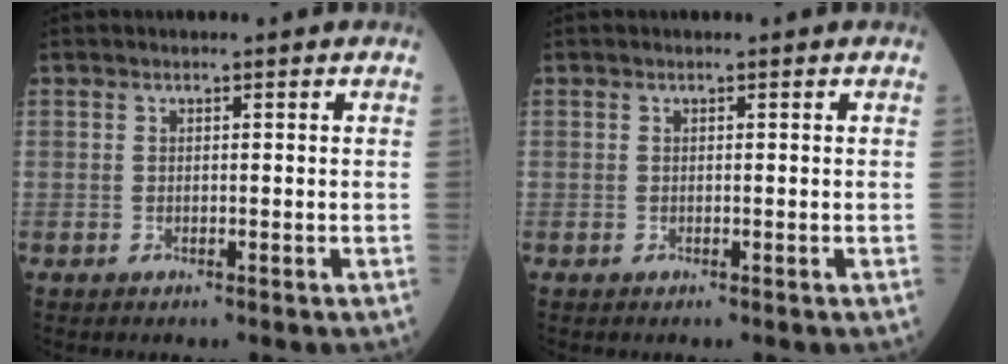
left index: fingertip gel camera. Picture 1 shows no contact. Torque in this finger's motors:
{"motor_torque": [0.05, 0.05, 0.00, 0.00]}